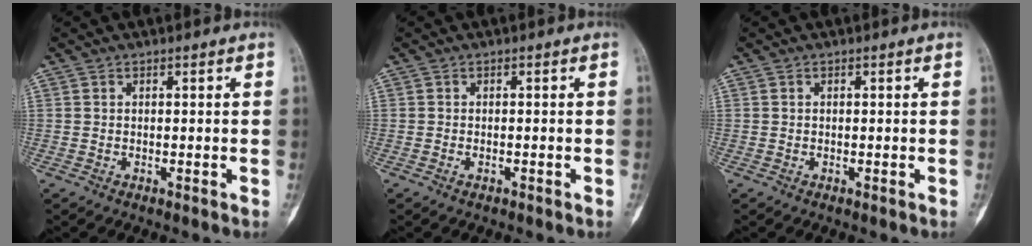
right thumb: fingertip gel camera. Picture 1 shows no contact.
{"total": 0.5, "force": [-0.3, 0.4, 0.2], "torque": [-0.009, 0.007, -0.004]}
{"total": 0.0}